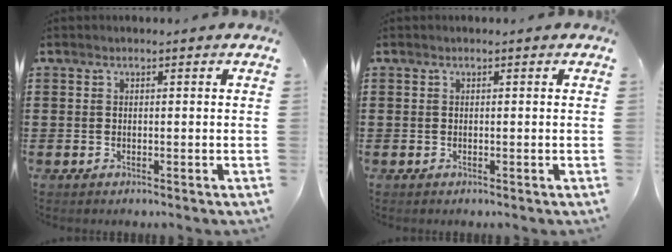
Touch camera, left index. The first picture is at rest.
{"total": 0.0}